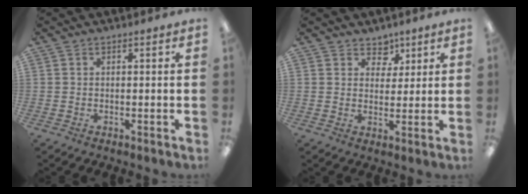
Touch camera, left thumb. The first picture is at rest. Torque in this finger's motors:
{"motor_torque": [0.51, 0.10, -0.10, 0.09, -0.04]}